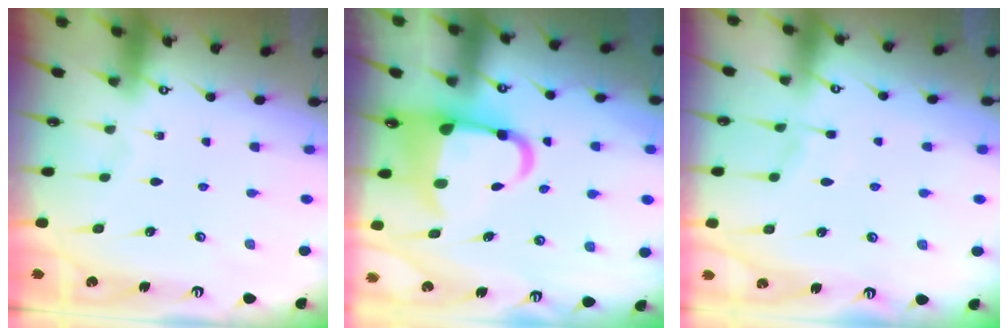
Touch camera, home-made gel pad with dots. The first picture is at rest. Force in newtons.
{"total": 8.6, "press": 8.4, "slide": 1.9}
{"total": 3.9, "press": 3.9, "slide": 0.3}